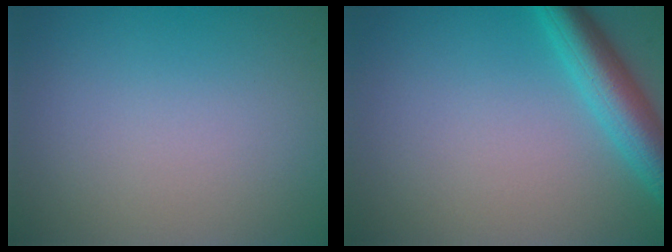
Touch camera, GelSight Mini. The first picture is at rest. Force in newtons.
{"total": 5.0, "press": 5.0, "slide": 0.2}